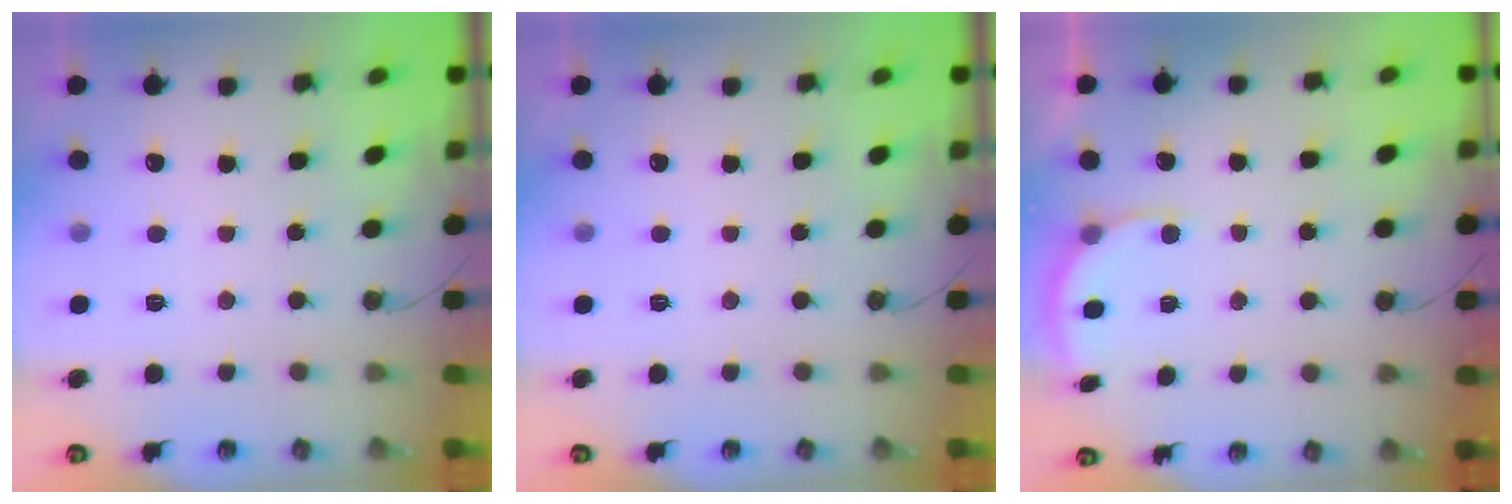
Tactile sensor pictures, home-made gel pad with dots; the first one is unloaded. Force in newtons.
{"total": 0.0}
{"total": 2.4, "press": 2.2, "slide": 0.9}